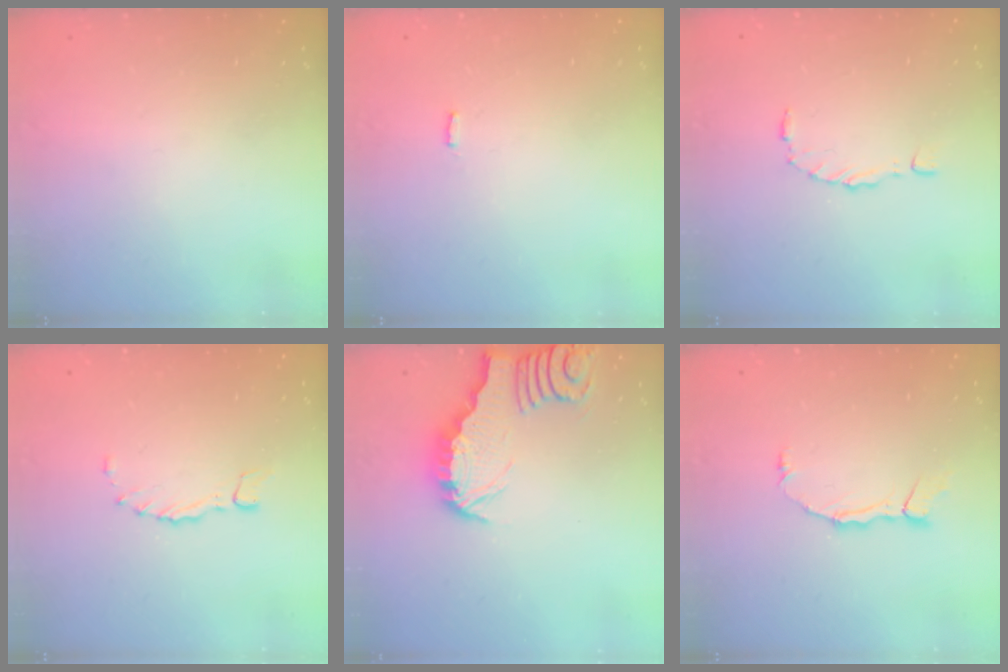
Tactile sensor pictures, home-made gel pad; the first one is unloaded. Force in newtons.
{"total": 1.3, "press": 1.3, "slide": 0.3}
{"total": 1.9, "press": 1.9, "slide": 0.3}
{"total": 1.0, "press": 1.0, "slide": 0.3}
{"total": 3.2, "press": 3.2, "slide": 0.4}
{"total": 4.3, "press": 4.3, "slide": 0.2}